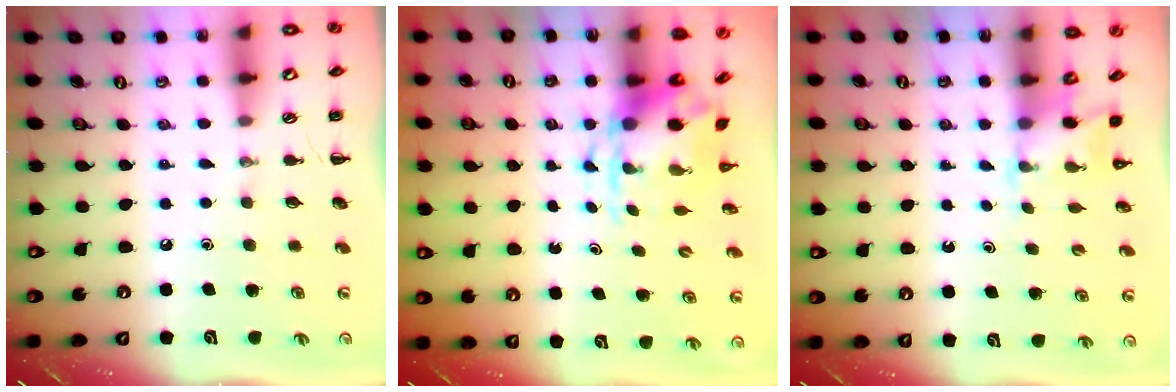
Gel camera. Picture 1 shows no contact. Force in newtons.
{"total": 3.7, "press": 3.6, "slide": 1.0}
{"total": 1.9, "press": 1.8, "slide": 0.6}